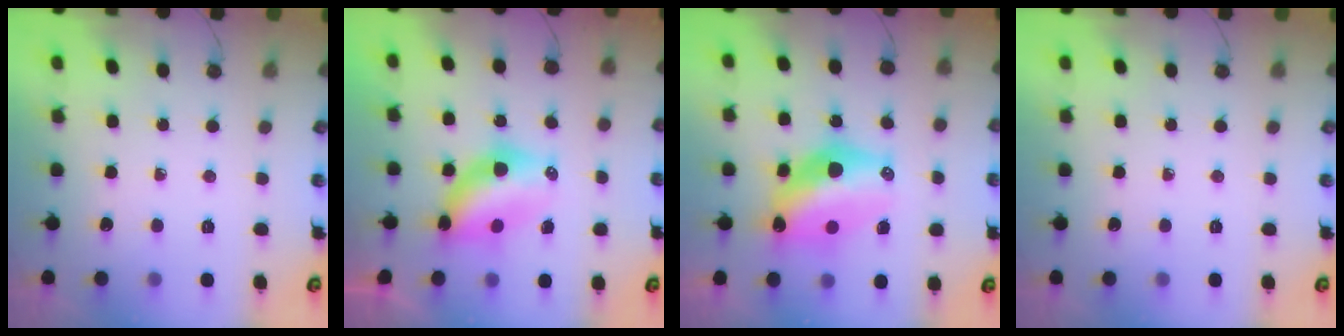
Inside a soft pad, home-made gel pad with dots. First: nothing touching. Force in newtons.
{"total": 8.9, "press": 8.1, "slide": 3.8}
{"total": 13.8, "press": 13.7, "slide": 1.6}
{"total": 0.0}